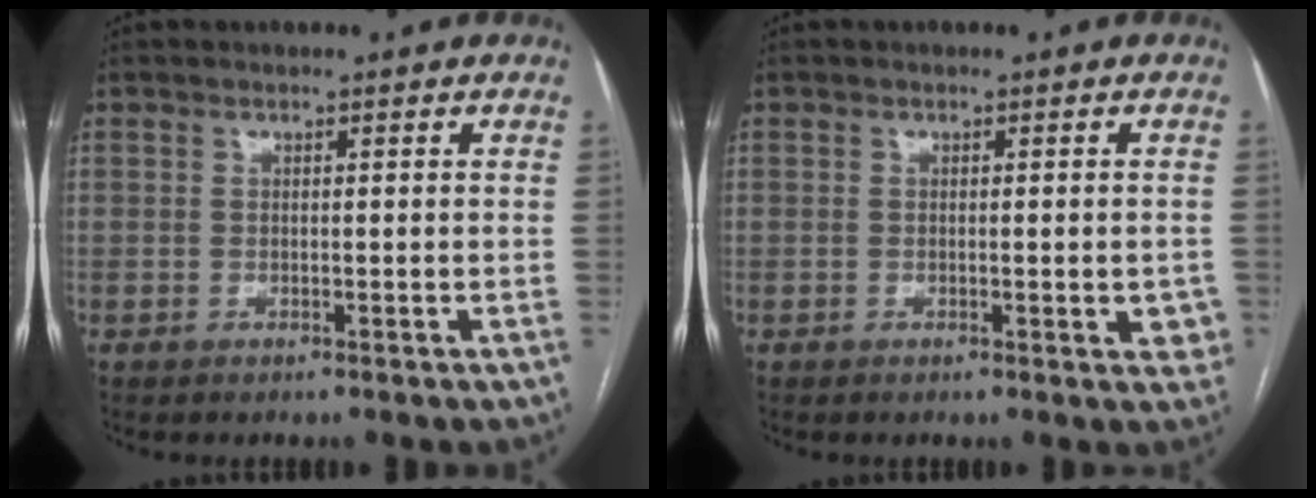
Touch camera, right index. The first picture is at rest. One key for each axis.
{"total": 3.4, "fx": -0.7, "fy": 1.2, "fz": 3.1, "tx": -0.028, "ty": -0.001, "tz": -0.005}